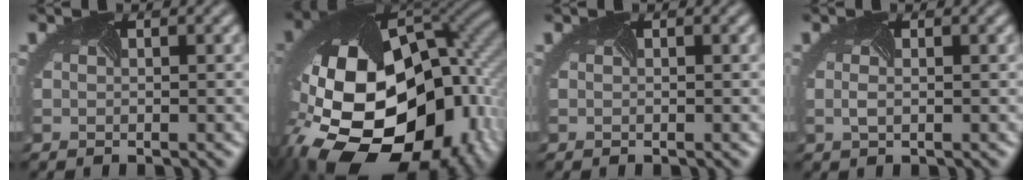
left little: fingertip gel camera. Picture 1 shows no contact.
{"total": 22.1, "force": [-6.7, 15.2, 14.5], "torque": [-0.286, -0.056, -0.090]}
{"total": 0.0}
{"total": 0.6, "force": [-0.1, 0.2, 0.6], "torque": [-0.014, 0.002, 0.000]}